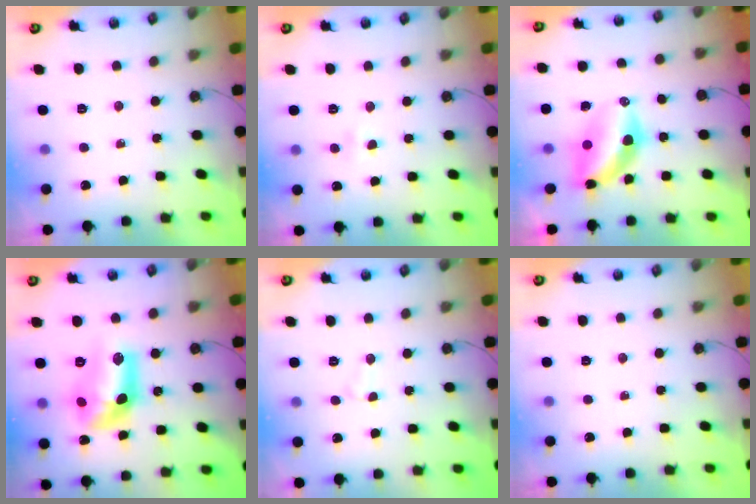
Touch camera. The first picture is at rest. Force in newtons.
{"total": 2.3, "press": 2.3, "slide": 0.5}
{"total": 8.6, "press": 8.5, "slide": 1.0}
{"total": 12.2, "press": 12.2, "slide": 0.7}
{"total": 2.5, "press": 2.5, "slide": 0.5}
{"total": 0.0}